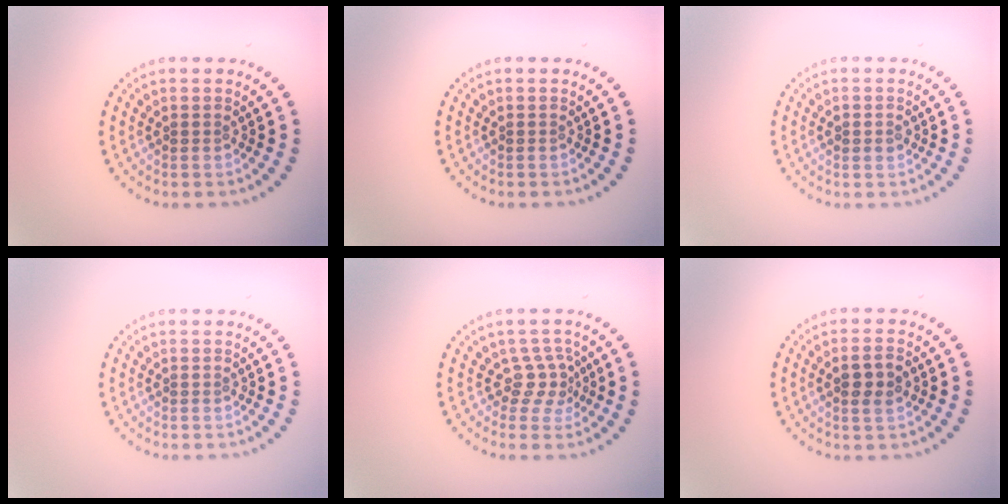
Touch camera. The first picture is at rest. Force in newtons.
{"total": 0.0}
{"total": 1.6, "press": 1.6, "slide": 0.1}
{"total": 0.0}
{"total": 2.3, "press": 1.5, "slide": 1.8}
{"total": 2.5, "press": 2.5, "slide": 0.5}